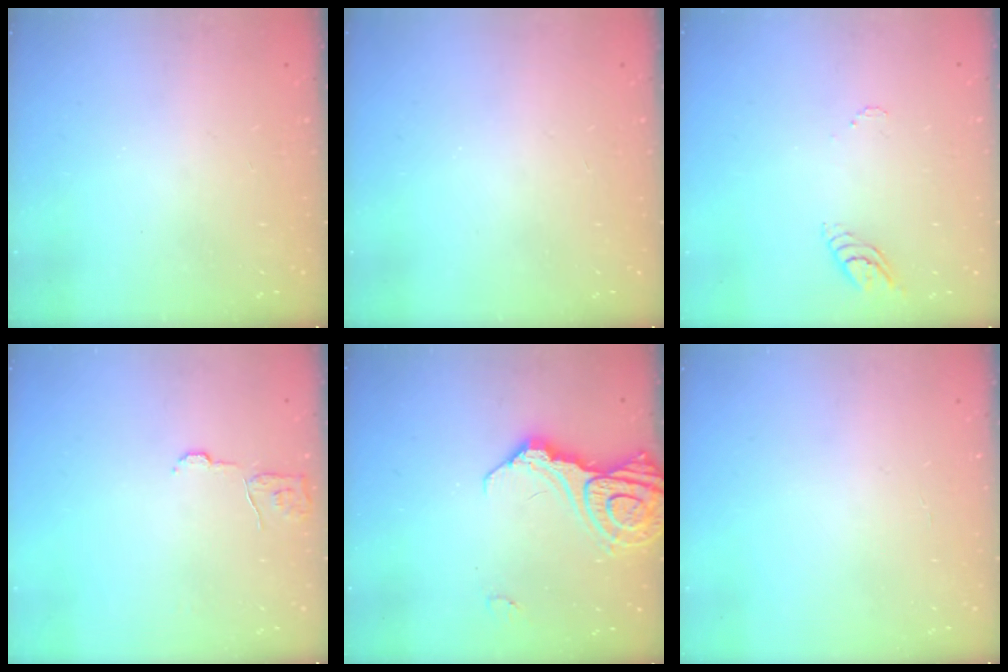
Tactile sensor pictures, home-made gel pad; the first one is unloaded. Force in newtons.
{"total": 0.0}
{"total": 4.8, "press": 4.8, "slide": 0.4}
{"total": 5.8, "press": 5.8, "slide": 0.4}
{"total": 14.6, "press": 14.5, "slide": 1.5}
{"total": 2.2, "press": 2.2, "slide": 0.2}